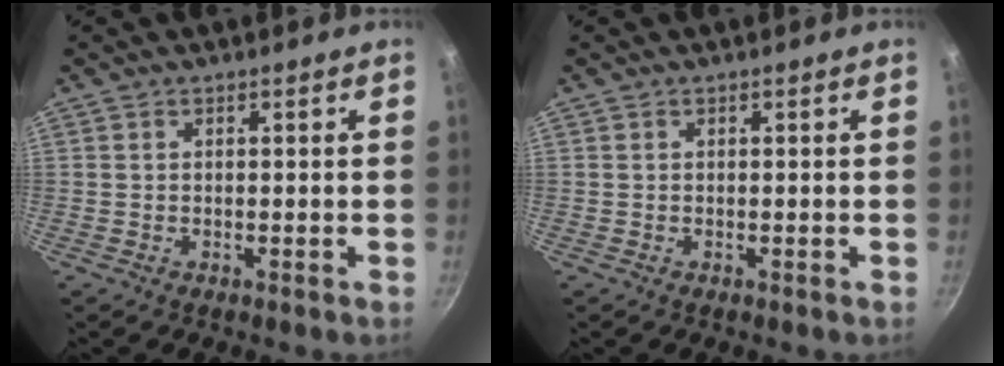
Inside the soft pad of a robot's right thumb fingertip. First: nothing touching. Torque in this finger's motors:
{"motor_torque": [0.00, 0.00, 0.02, -0.02, 0.00]}